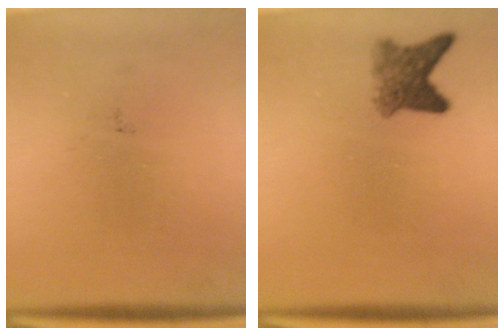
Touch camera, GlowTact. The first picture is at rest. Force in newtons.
{"total": 3.7}